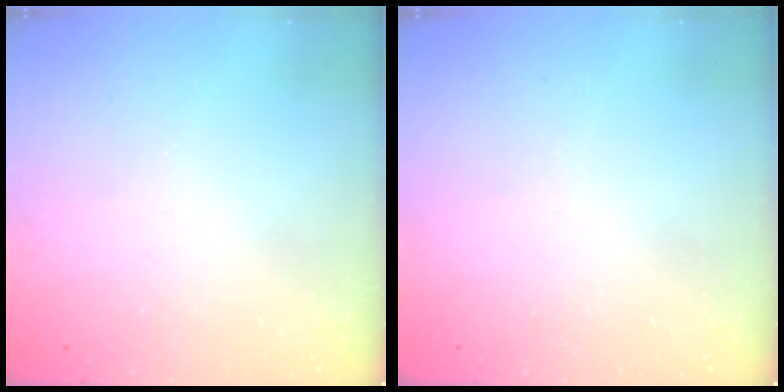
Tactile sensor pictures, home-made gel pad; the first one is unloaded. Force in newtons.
{"total": 0.0}